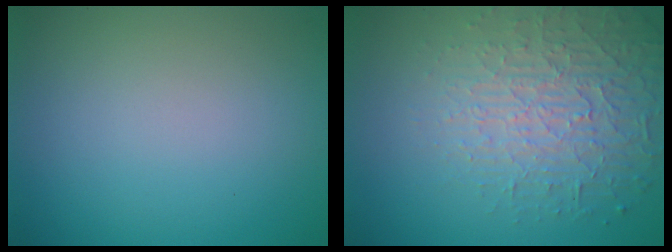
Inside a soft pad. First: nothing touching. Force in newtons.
{"total": 5.1, "press": 4.3, "slide": 2.6}